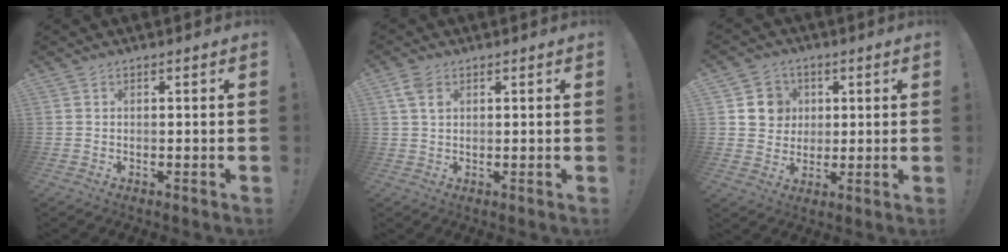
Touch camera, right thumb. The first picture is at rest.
{"total": 4.3, "force": [1.9, 2.6, 2.9], "torque": [-0.053, 0.000, 0.036]}
{"total": 8.6, "force": [2.7, 8.0, 1.5], "torque": [-0.010, -0.019, 0.055]}